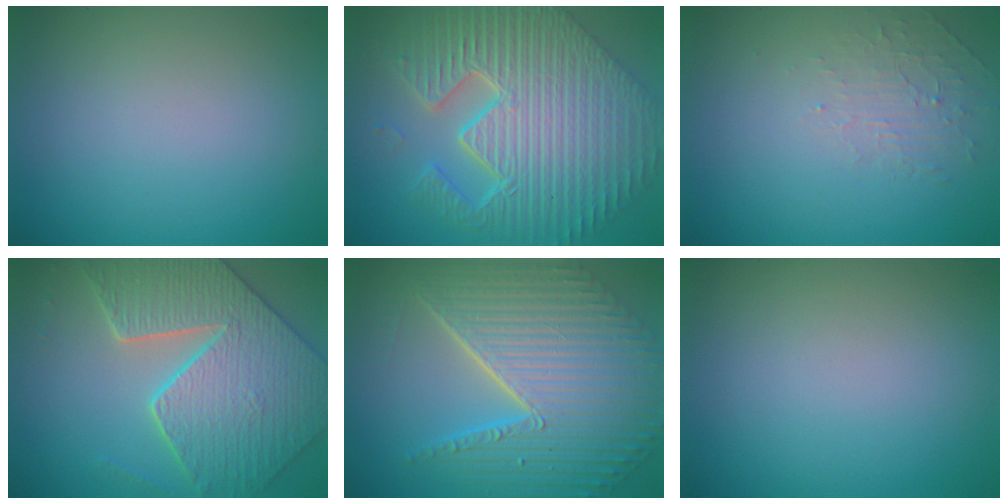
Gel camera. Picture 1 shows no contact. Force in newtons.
{"total": 12.5, "press": 8.2, "slide": 9.5}
{"total": 1.8, "press": 0.5, "slide": 1.7}
{"total": 7.6, "press": 6.6, "slide": 3.9}
{"total": 11.2, "press": 7.4, "slide": 8.5}
{"total": 0.0}